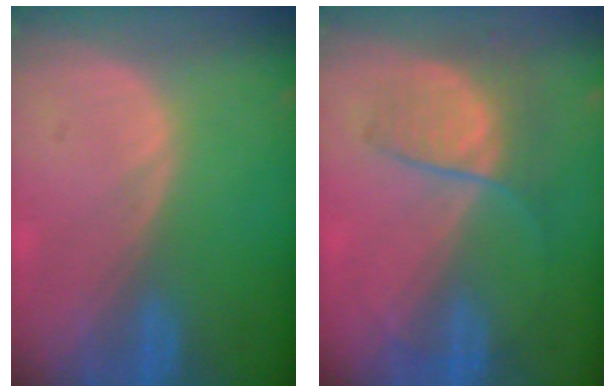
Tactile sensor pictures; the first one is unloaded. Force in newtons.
{"total": 6.6, "press": 6.0, "slide": 2.8}